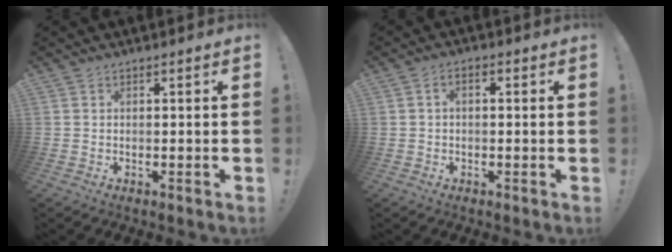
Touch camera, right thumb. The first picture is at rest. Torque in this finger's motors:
{"motor_torque": [-0.06, -0.05, -0.06, -0.14, 0.07]}